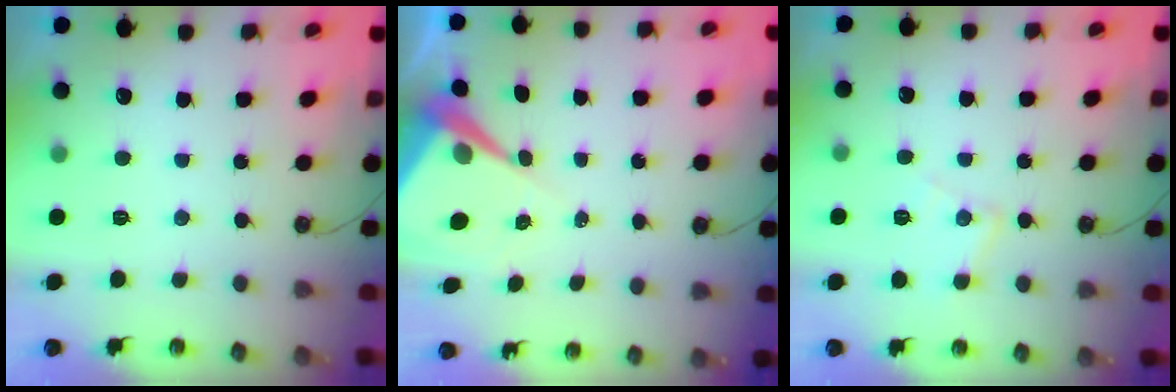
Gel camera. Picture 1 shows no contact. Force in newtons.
{"total": 8.2, "press": 8.2, "slide": 0.8}
{"total": 8.0, "press": 8.0, "slide": 0.7}